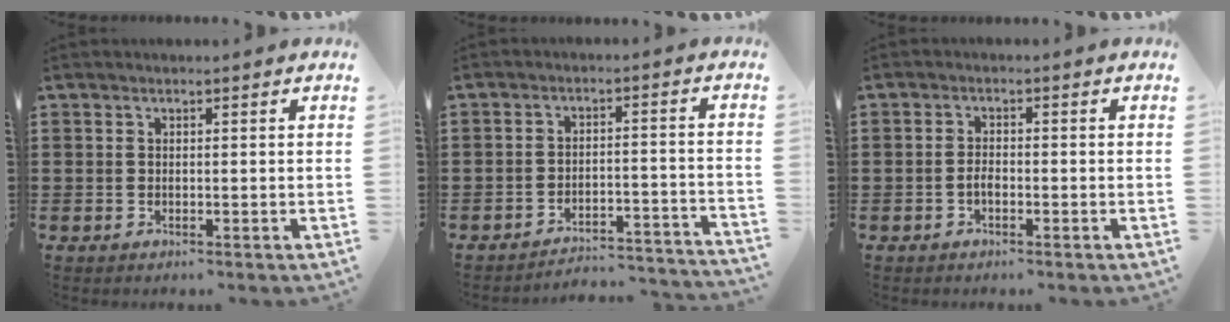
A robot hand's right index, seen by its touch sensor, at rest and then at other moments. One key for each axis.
{"total": 3.6, "fx": -3.5, "fy": 0.4, "fz": 1.0, "tx": -0.023, "ty": -0.002, "tz": -0.075}
{"total": 1.6, "fx": -0.8, "fy": 0.6, "fz": 1.3, "tx": -0.027, "ty": -0.001, "tz": -0.014}